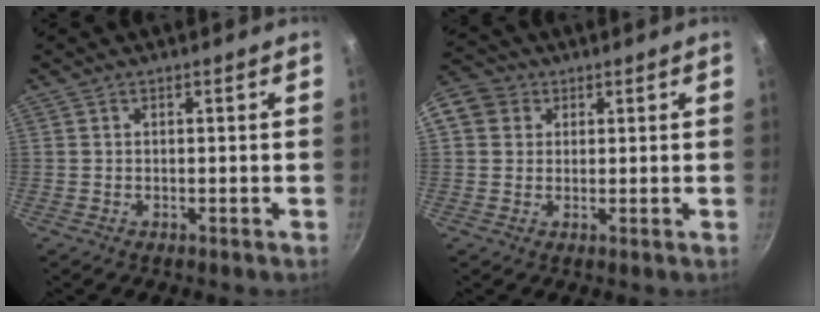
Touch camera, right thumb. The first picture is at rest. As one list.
[{"total": 9.2, "force": [2.6, 7.9, 3.9], "torque": [-0.069, 0.018, 0.035]}]